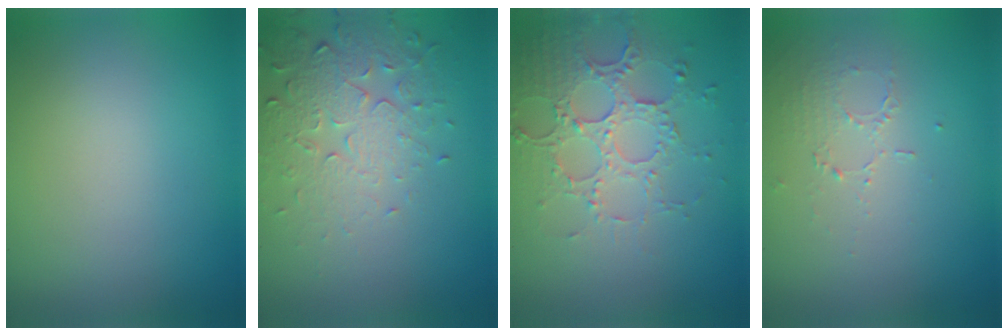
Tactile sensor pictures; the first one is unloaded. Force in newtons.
{"total": 5.1, "press": 3.8, "slide": 3.4}
{"total": 5.2, "press": 3.8, "slide": 3.5}
{"total": 1.3, "press": 0.6, "slide": 1.1}